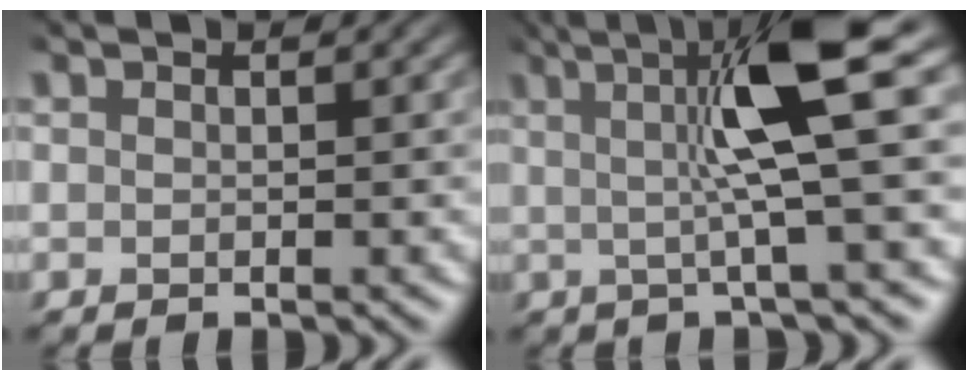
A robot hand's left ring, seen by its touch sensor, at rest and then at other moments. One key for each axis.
{"total": 6.0, "fx": 0.8, "fy": 0.4, "fz": 6.0, "tx": -0.107, "ty": 0.000, "tz": 0.014}